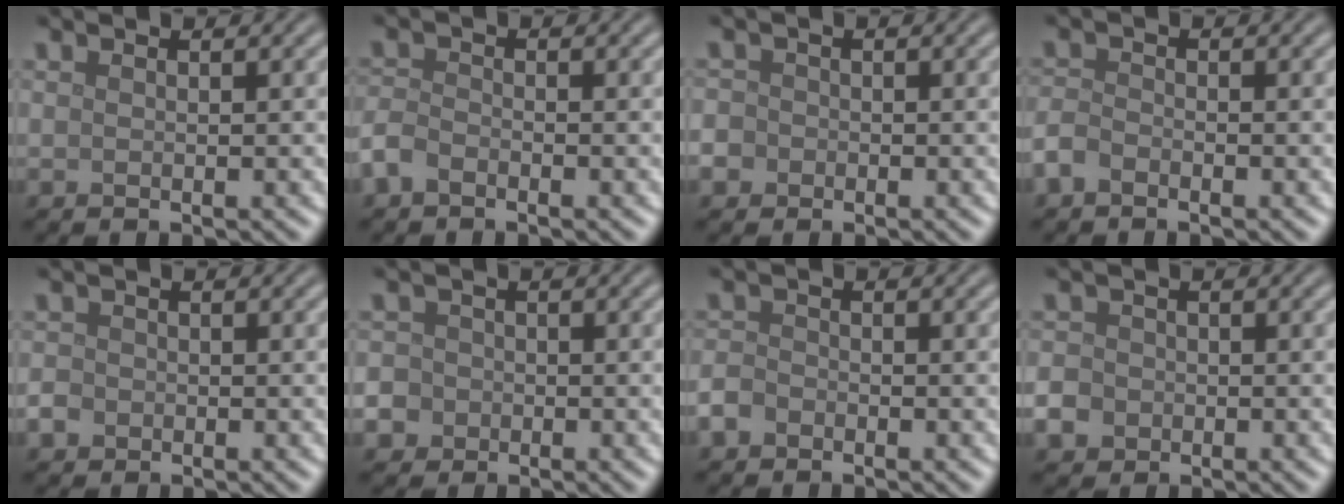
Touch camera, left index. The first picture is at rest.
{"total": 1.9, "force": [-1.4, 1.0, 0.8], "torque": [-0.016, 0.003, -0.037]}
{"total": 3.2, "force": [-1.2, 2.8, 0.8], "torque": [-0.004, 0.004, -0.041]}
{"total": 1.7, "force": [-1.3, 0.8, 0.7], "torque": [-0.013, 0.002, -0.034]}
{"total": 1.3, "force": [-0.5, 1.1, 0.3], "torque": [-0.001, -0.001, -0.014]}
{"total": 6.3, "force": [-2.5, 5.6, 1.5], "torque": [-0.039, -0.010, -0.073]}
{"total": 1.6, "force": [-1.1, 1.1, 0.5], "torque": [-0.005, 0.002, -0.029]}
{"total": 2.8, "force": [-1.1, 2.4, 0.9], "torque": [-0.015, -0.004, -0.023]}